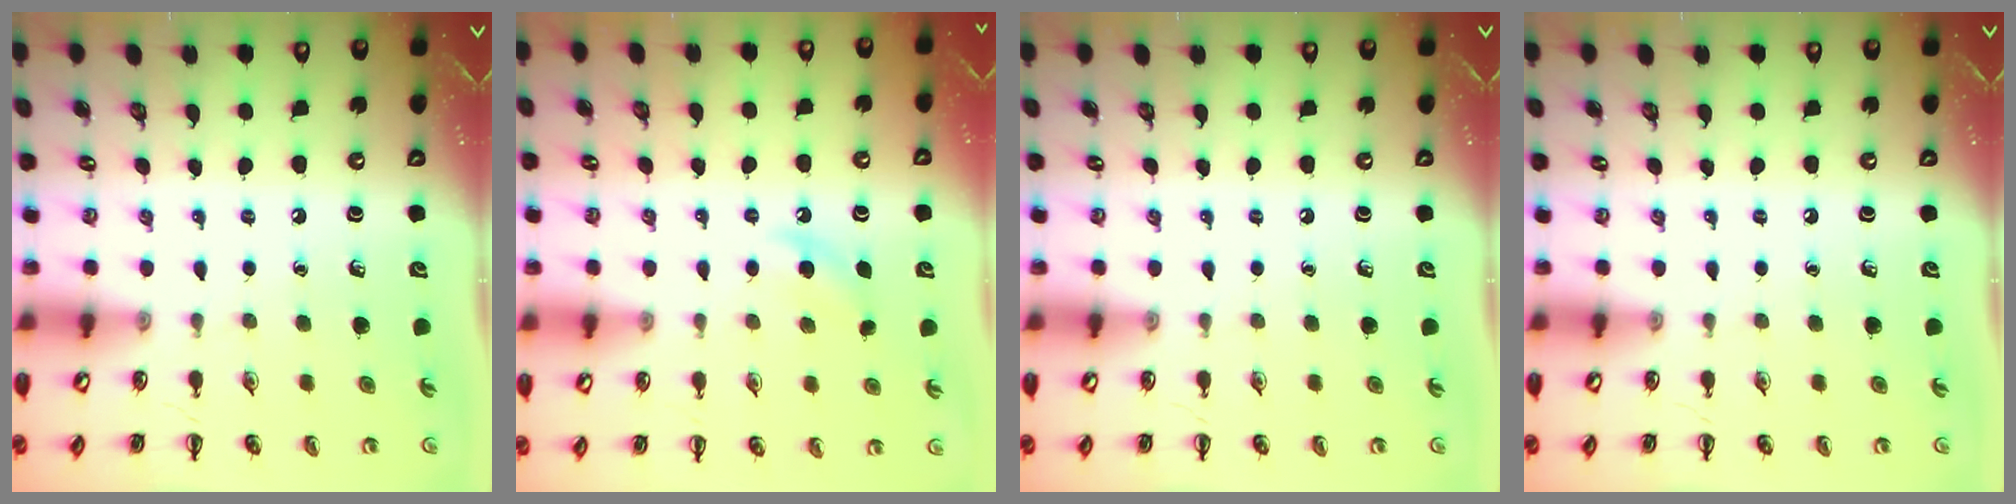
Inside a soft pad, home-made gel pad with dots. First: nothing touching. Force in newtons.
{"total": 6.1, "press": 5.8, "slide": 1.8}
{"total": 0.0}
{"total": 0.0}